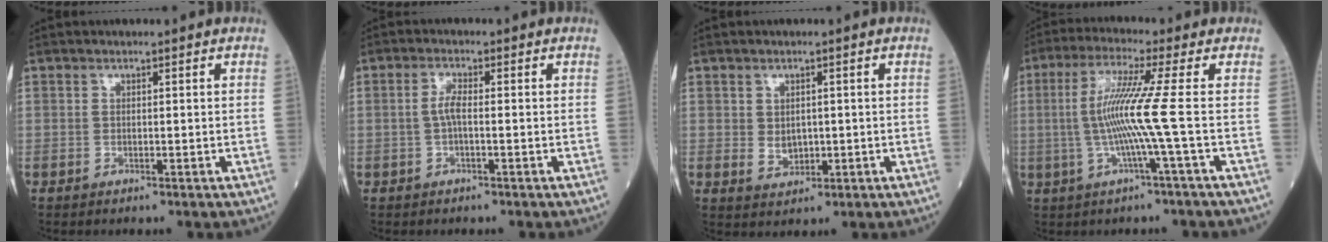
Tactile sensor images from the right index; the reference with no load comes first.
{"total": 2.3, "force": [-0.3, 0.4, 2.3], "torque": [-0.046, 0.003, -0.006]}
{"total": 2.6, "force": [0.1, 2.0, 1.7], "torque": [-0.029, -0.001, 0.010]}
{"total": 8.6, "force": [-0.7, -2.0, 8.3], "torque": [-0.172, 0.004, -0.012]}